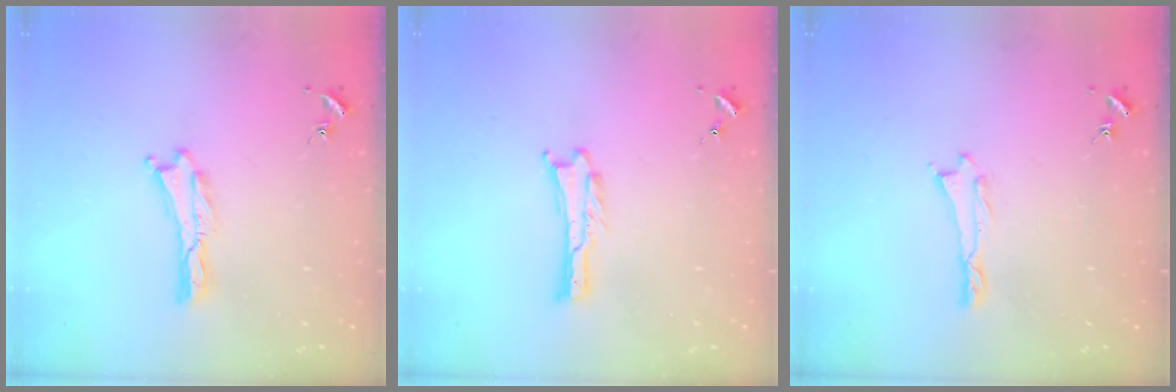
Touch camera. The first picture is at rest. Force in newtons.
{"total": 0.0}
{"total": 0.5, "press": 0.5, "slide": 0.2}